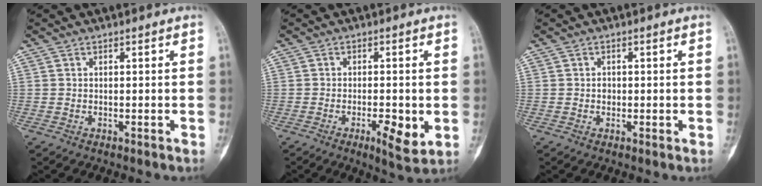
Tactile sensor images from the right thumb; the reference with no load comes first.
{"total": 6.2, "force": [-1.6, 1.8, 5.7], "torque": [-0.089, -0.010, -0.023]}
{"total": 1.1, "force": [0.0, 1.0, 0.5], "torque": [0.001, 0.004, -0.002]}